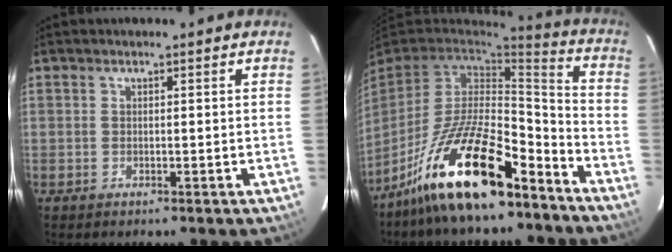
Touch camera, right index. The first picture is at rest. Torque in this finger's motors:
{"motor_torque": [1.33, -0.81, 1.05, 0.21]}